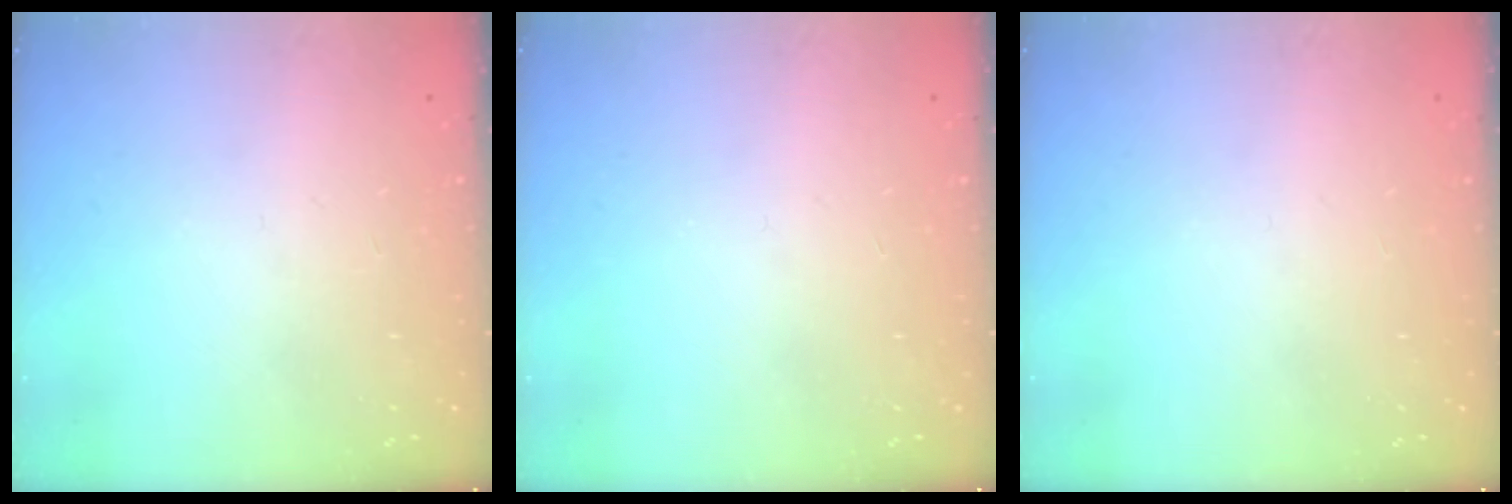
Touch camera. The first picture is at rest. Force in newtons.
{"total": 0.0}
{"total": 0.0}